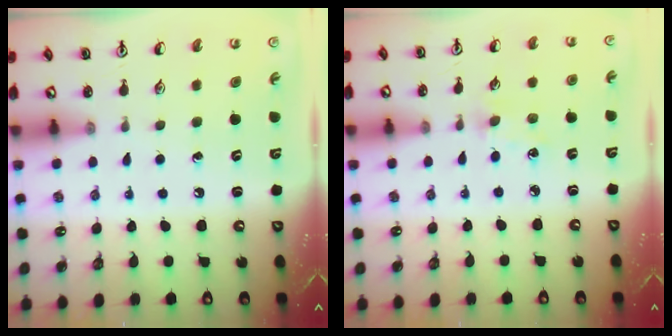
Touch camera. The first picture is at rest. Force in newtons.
{"total": 2.6, "press": 2.5, "slide": 0.5}